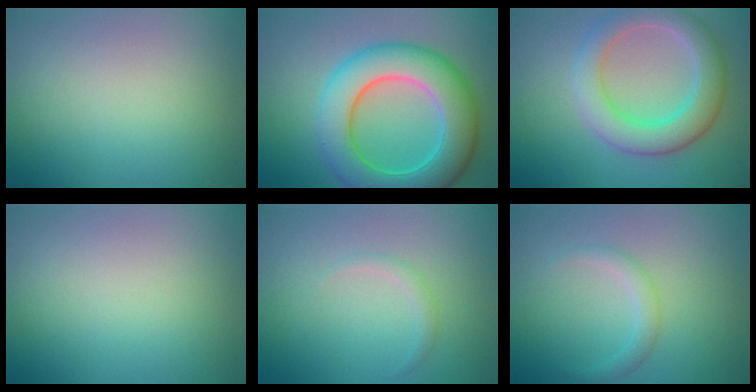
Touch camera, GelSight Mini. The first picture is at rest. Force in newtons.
{"total": 9.4, "press": 9.4, "slide": 0.3}
{"total": 5.7, "press": 5.7, "slide": 0.5}
{"total": 0.0}
{"total": 0.9, "press": 0.9, "slide": 0.0}
{"total": 1.5, "press": 1.5, "slide": 0.0}